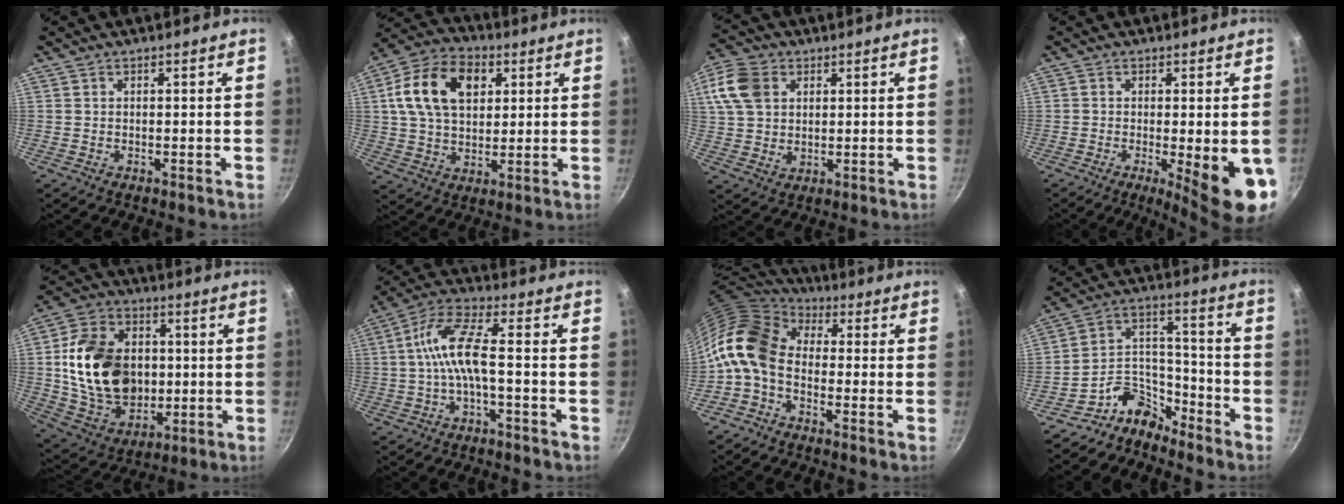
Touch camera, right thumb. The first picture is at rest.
{"total": 16.0, "force": [4.6, 10.8, 11.0], "torque": [-0.172, 0.005, 0.068]}
{"total": 11.9, "force": [4.0, 8.7, 7.1], "torque": [-0.139, 0.000, 0.070]}
{"total": 12.1, "force": [-3.2, 2.9, 11.3], "torque": [-0.135, -0.011, -0.035]}
{"total": 21.3, "force": [1.0, 15.7, 14.3], "torque": [-0.230, 0.009, 0.026]}
{"total": 8.8, "force": [-1.4, 2.6, 8.3], "torque": [-0.185, 0.032, -0.035]}
{"total": 12.9, "force": [-1.7, 8.8, 9.3], "torque": [-0.167, 0.035, -0.057]}
{"total": 9.7, "force": [-8.1, 4.8, 2.3], "torque": [-0.011, 0.097, -0.168]}